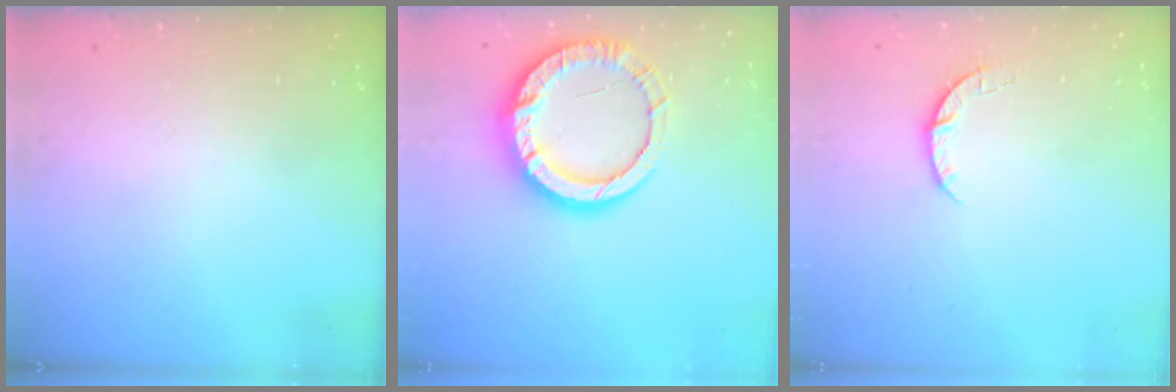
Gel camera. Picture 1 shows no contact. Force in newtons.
{"total": 15.6, "press": 15.5, "slide": 1.4}
{"total": 3.5, "press": 3.5, "slide": 0.5}